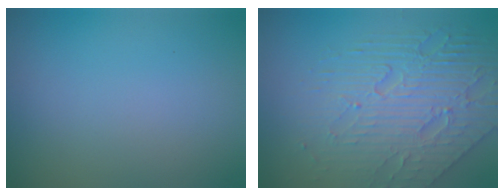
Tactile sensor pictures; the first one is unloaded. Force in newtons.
{"total": 6.7, "press": 5.3, "slide": 4.1}